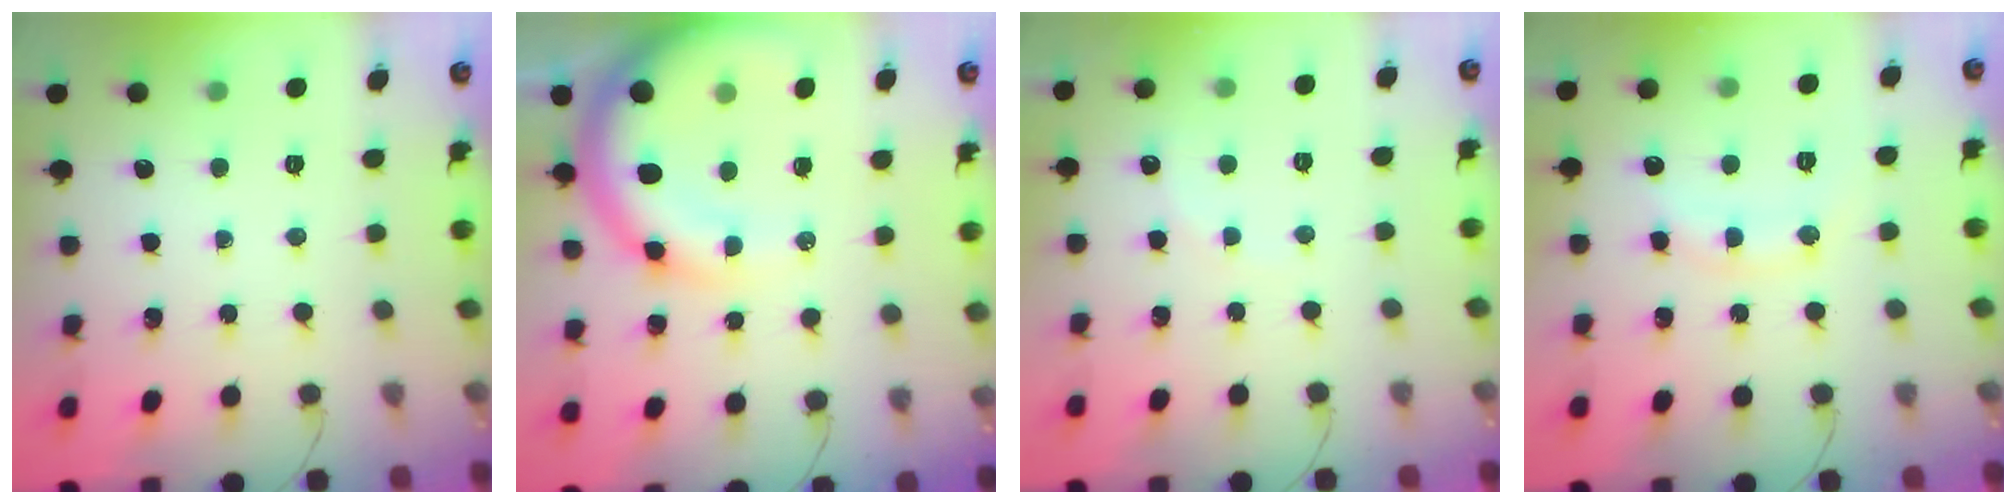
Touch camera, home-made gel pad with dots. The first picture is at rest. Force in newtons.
{"total": 14.0, "press": 13.6, "slide": 3.6}
{"total": 5.1, "press": 5.0, "slide": 1.0}
{"total": 10.5, "press": 10.5, "slide": 0.9}